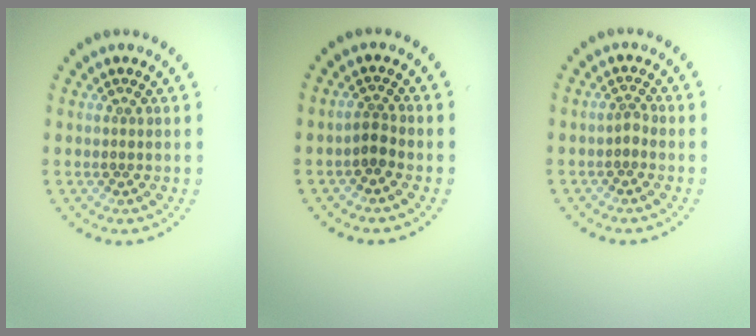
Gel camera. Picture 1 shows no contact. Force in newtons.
{"total": 1.4, "press": 1.1, "slide": 0.8}
{"total": 1.0, "press": 0.7, "slide": 0.7}